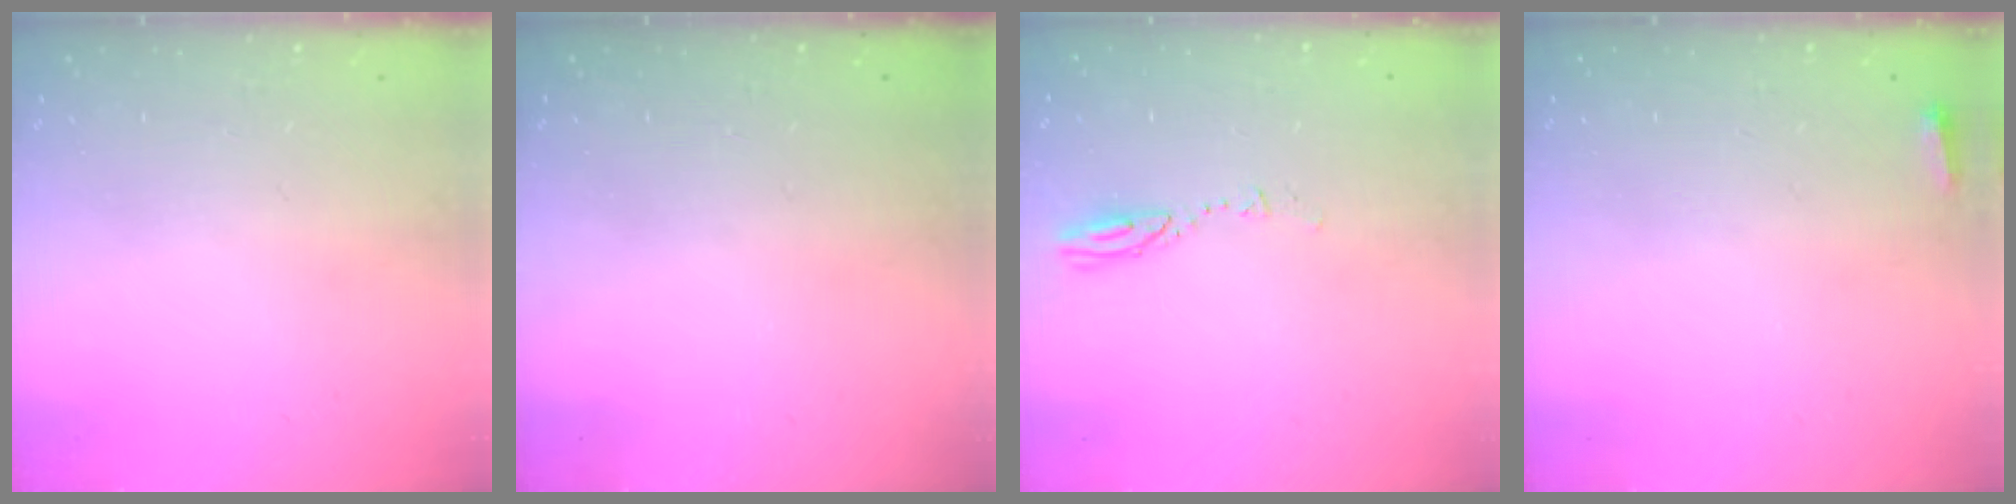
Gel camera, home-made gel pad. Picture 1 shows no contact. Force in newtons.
{"total": 0.0}
{"total": 3.1, "press": 3.1, "slide": 0.3}
{"total": 2.7, "press": 2.6, "slide": 0.9}